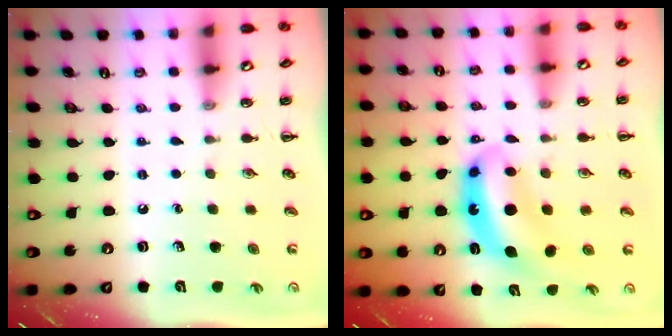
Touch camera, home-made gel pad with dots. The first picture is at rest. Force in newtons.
{"total": 8.8, "press": 8.5, "slide": 2.1}